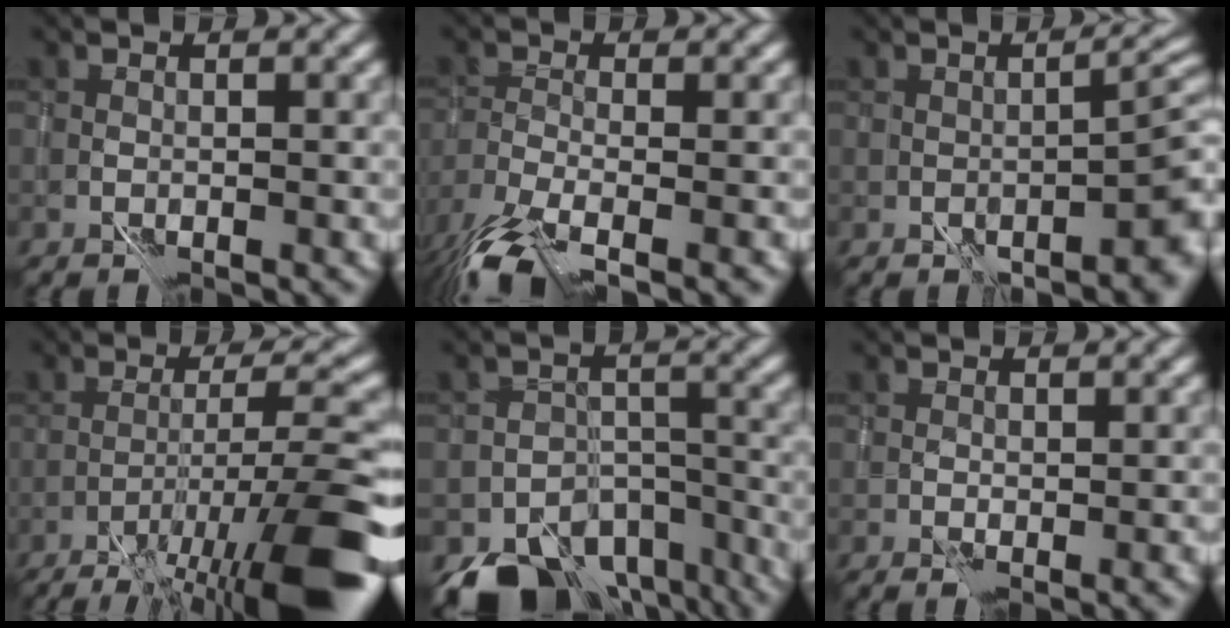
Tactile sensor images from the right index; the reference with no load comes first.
{"total": 6.7, "force": [-4.6, 2.0, 4.4], "torque": [-0.084, -0.013, -0.085]}
{"total": 4.4, "force": [-1.2, 1.2, 4.1], "torque": [-0.039, 0.013, -0.008]}
{"total": 12.5, "force": [-6.7, 2.0, 10.3], "torque": [-0.153, 0.012, -0.099]}
{"total": 10.0, "force": [-7.4, 5.8, 3.4], "torque": [-0.033, -0.003, -0.090]}
{"total": 1.4, "force": [-0.1, 0.4, 1.3], "torque": [-0.020, -0.003, 0.008]}